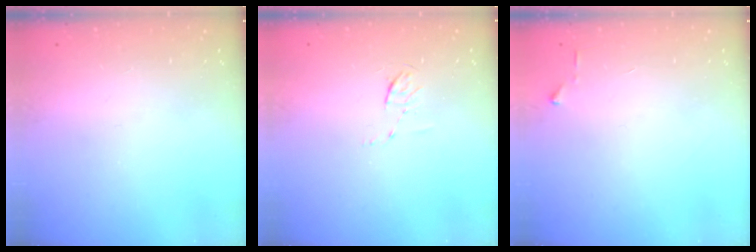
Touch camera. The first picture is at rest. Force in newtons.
{"total": 4.0, "press": 3.7, "slide": 1.4}
{"total": 3.2, "press": 3.2, "slide": 0.4}